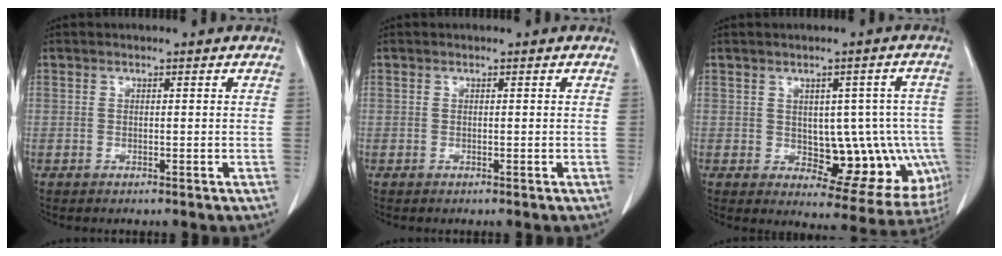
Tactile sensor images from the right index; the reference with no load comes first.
{"total": 0.0}
{"total": 12.2, "force": [-1.6, 7.0, 9.9], "torque": [-0.097, 0.021, 0.002]}